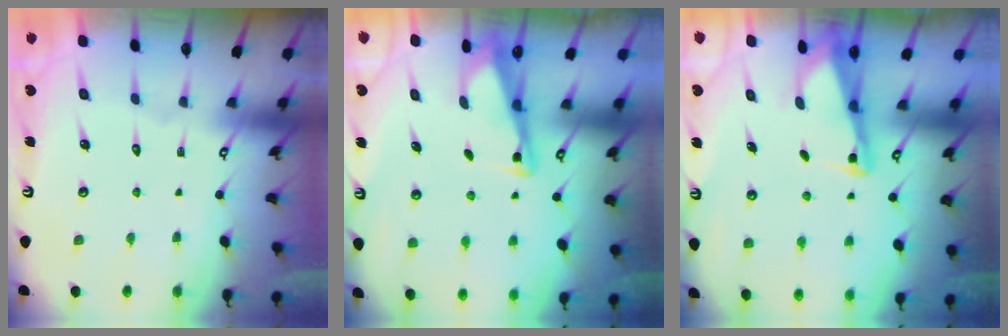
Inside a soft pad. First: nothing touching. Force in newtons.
{"total": 3.4, "press": 3.4, "slide": 0.4}
{"total": 3.0, "press": 3.0, "slide": 0.3}